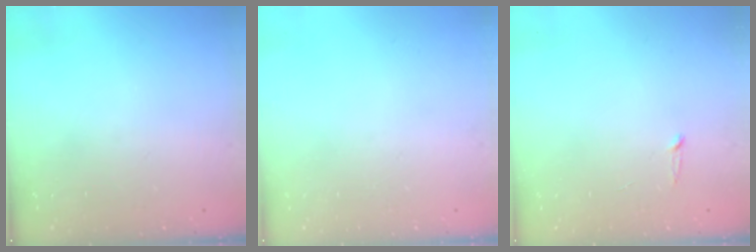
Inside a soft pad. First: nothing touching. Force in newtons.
{"total": 0.0}
{"total": 2.5, "press": 2.5, "slide": 0.2}